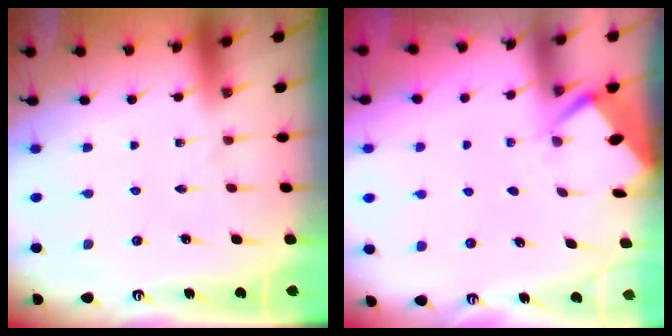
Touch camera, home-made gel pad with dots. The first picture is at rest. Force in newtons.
{"total": 2.6, "press": 2.6, "slide": 0.3}